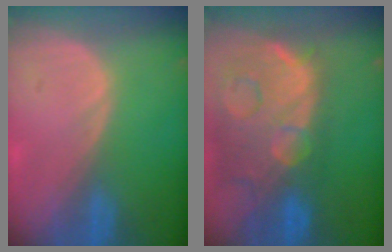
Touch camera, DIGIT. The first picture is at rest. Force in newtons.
{"total": 14.8, "press": 12.0, "slide": 8.7}